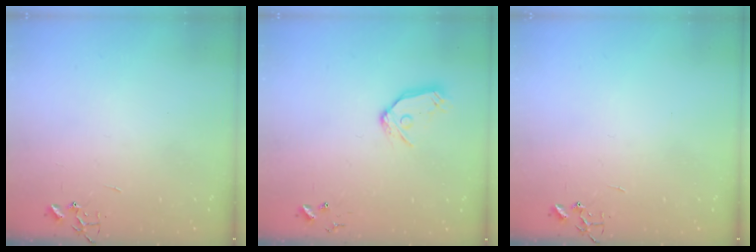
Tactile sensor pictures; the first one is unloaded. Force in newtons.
{"total": 9.6, "press": 9.6, "slide": 1.0}
{"total": 0.0}